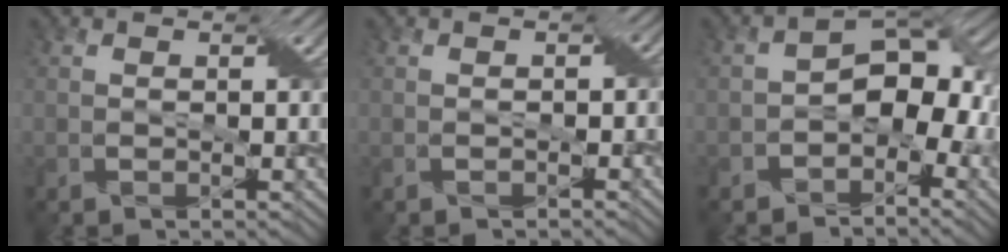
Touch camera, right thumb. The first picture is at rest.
{"total": 0.8, "force": [-0.5, 0.6, 0.3], "torque": [0.004, 0.001, -0.007]}
{"total": 7.1, "force": [-2.6, 4.3, 5.1], "torque": [-0.056, 0.007, -0.059]}